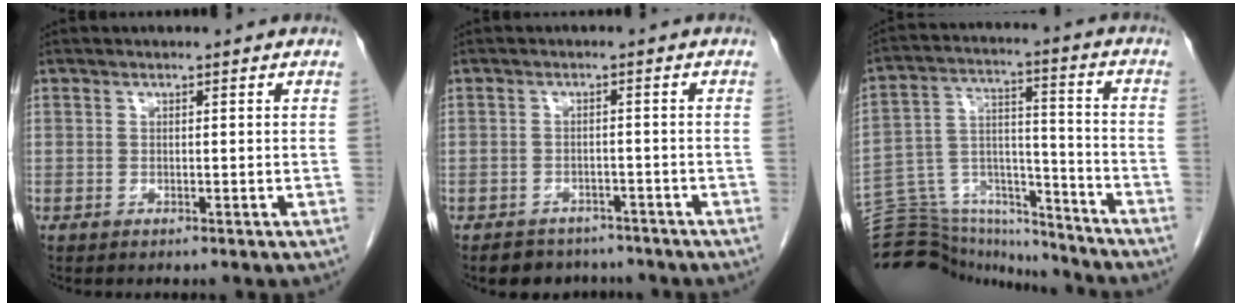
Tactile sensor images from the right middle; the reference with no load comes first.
{"total": 5.3, "force": [-4.5, 2.8, 0.6], "torque": [-0.003, 0.009, -0.058]}
{"total": 18.7, "force": [-18.0, 4.1, 3.1], "torque": [-0.075, 0.048, -0.280]}